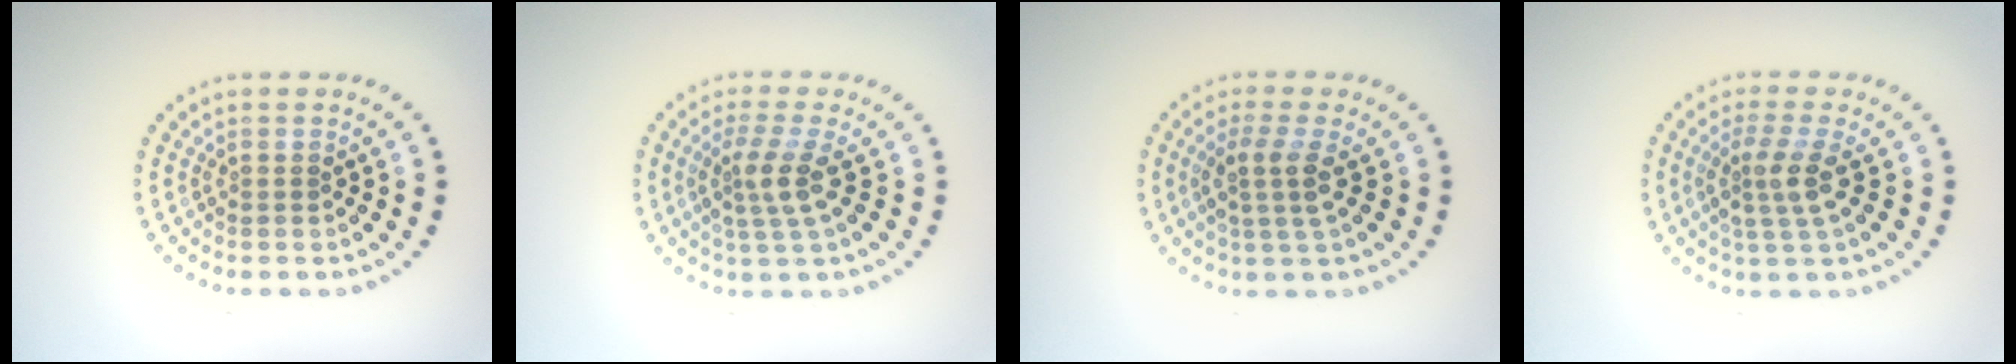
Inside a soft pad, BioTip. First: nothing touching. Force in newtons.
{"total": 2.8, "press": 2.1, "slide": 1.8}
{"total": 2.7, "press": 2.1, "slide": 1.7}
{"total": 2.9, "press": 2.3, "slide": 1.8}